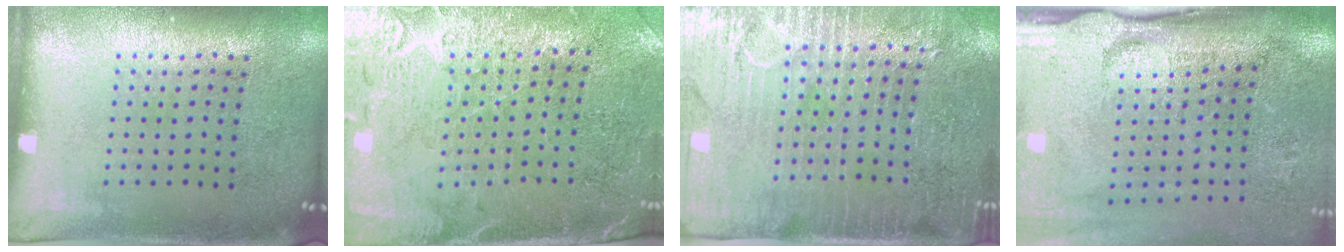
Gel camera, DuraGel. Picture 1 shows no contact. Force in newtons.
{"total": 3.0, "press": 2.9, "slide": 0.9}
{"total": 3.7, "press": 3.2, "slide": 1.7}
{"total": 4.4, "press": 3.6, "slide": 2.6}